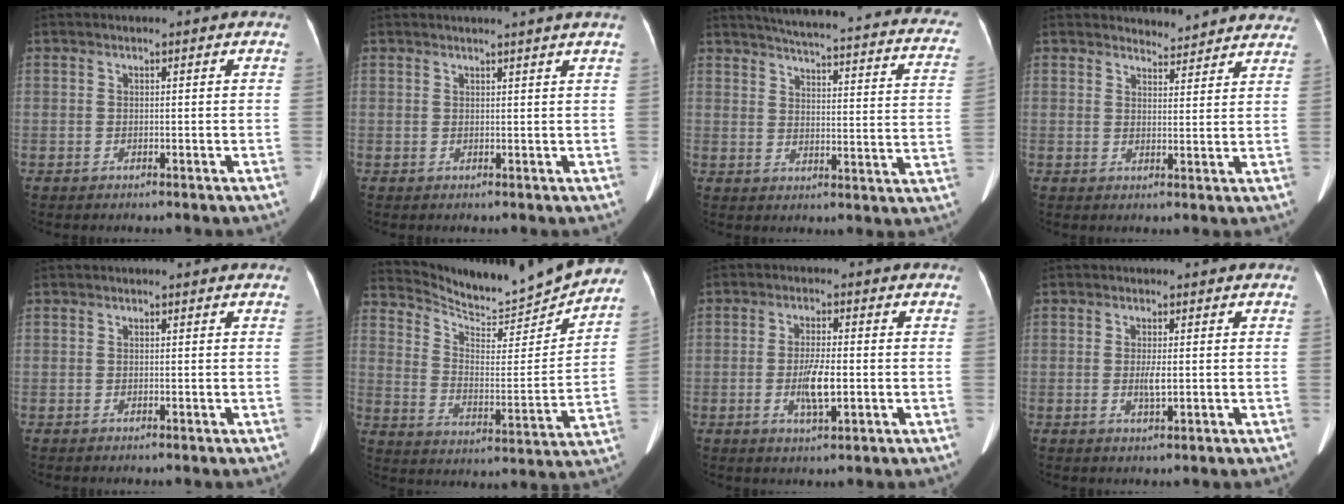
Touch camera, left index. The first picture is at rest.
{"total": 3.3, "force": [2.8, -1.0, 1.4], "torque": [-0.022, 0.004, 0.034]}
{"total": 26.0, "force": [21.9, 3.8, 13.3], "torque": [-0.178, -0.036, 0.243]}
{"total": 8.1, "force": [7.9, 1.5, 0.3], "torque": [0.018, -0.002, 0.075]}
{"total": 0.0}
{"total": 18.9, "force": [18.1, 1.1, 5.3], "torque": [-0.098, -0.056, 0.263]}
{"total": 5.2, "force": [-1.1, 1.0, 5.0], "torque": [-0.098, -0.006, -0.017]}
{"total": 2.1, "force": [-0.1, 0.4, 2.1], "torque": [-0.043, -0.003, -0.001]}